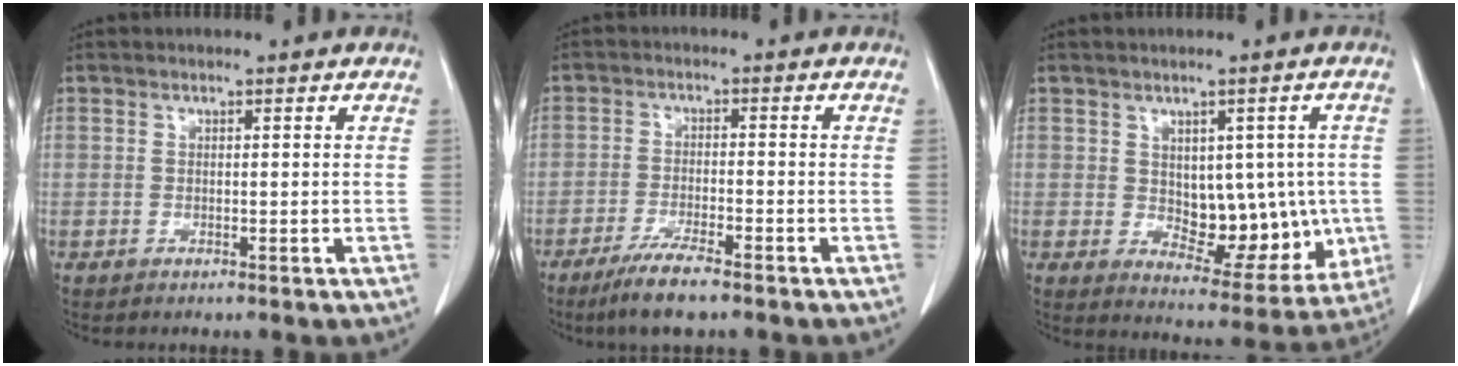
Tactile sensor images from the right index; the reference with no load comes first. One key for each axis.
{"total": 6.2, "fx": -4.5, "fy": 0.5, "fz": 4.2, "tx": -0.083, "ty": -0.014, "tz": -0.080}
{"total": 10.8, "fx": 0.0, "fy": 6.4, "fz": 8.7, "tx": -0.096, "ty": 0.009, "tz": 0.029}